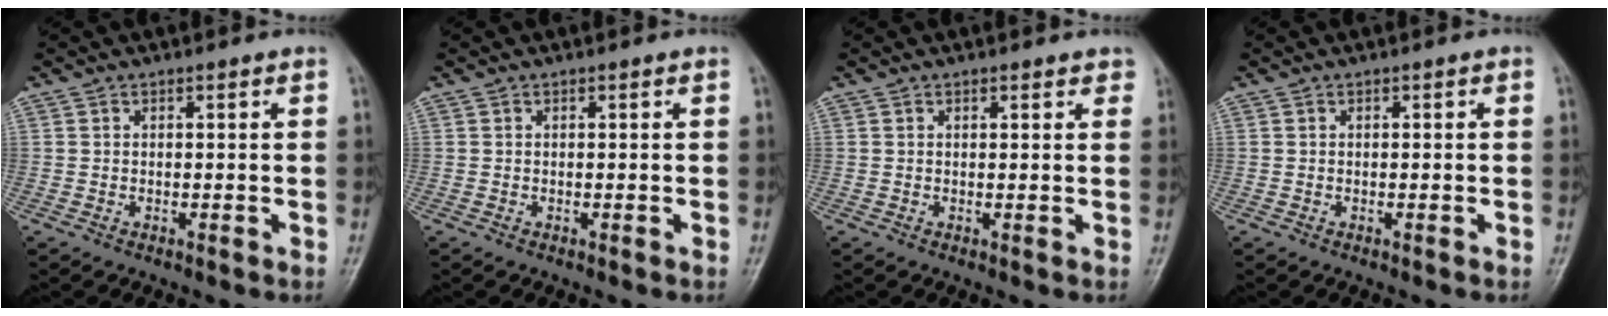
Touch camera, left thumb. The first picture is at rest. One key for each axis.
{"total": 0.0}
{"total": 2.1, "fx": 1.7, "fy": 0.7, "fz": 1.1, "tx": 0.002, "ty": 0.000, "tz": 0.016}
{"total": 0.0}